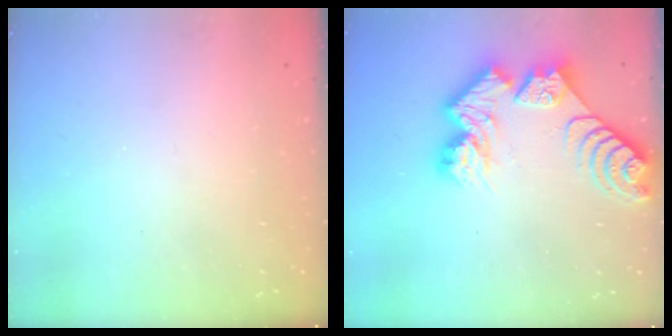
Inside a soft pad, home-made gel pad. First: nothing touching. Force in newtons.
{"total": 15.0, "press": 14.9, "slide": 1.4}